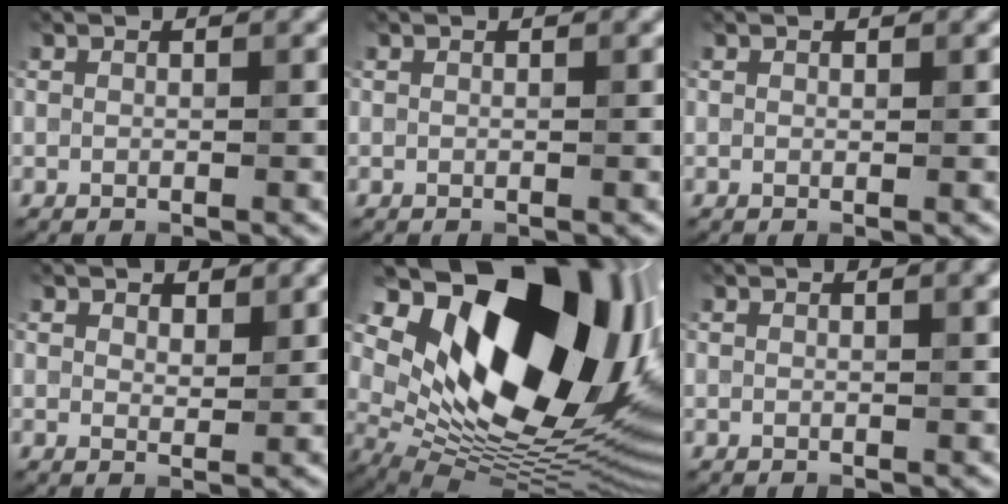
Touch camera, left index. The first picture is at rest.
{"total": 0.0}
{"total": 0.0}
{"total": 1.5, "force": [1.3, 0.8, 0.4], "torque": [-0.009, -0.002, 0.022]}
{"total": 20.2, "force": [6.9, 11.0, 15.4], "torque": [-0.264, 0.017, 0.124]}
{"total": 1.6, "force": [0.6, 0.5, 1.4], "torque": [-0.013, 0.006, 0.006]}